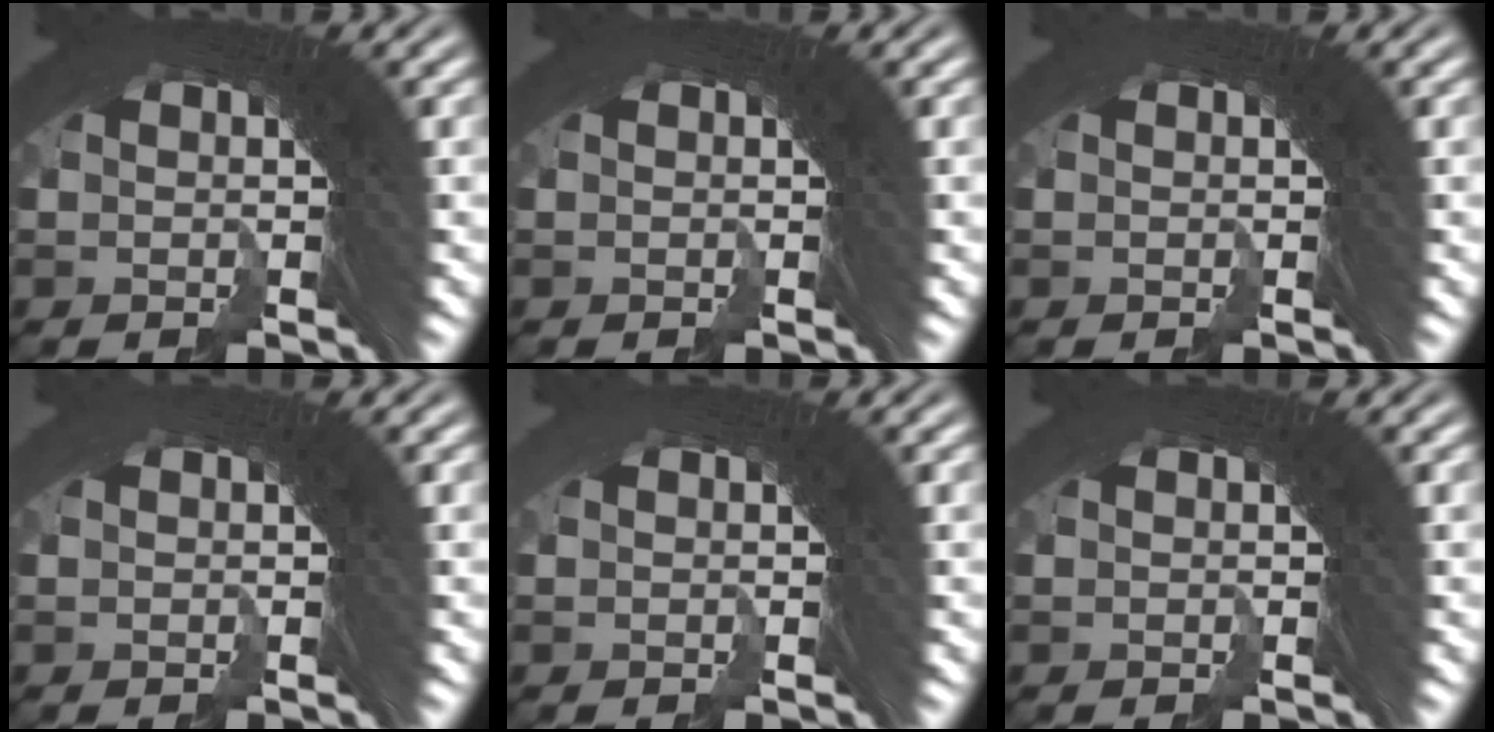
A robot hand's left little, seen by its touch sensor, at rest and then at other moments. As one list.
[{"total": 0.0}, {"total": 0.6, "force": [-0.1, -0.4, -0.5], "torque": [0.009, 0.000, -0.002]}, {"total": 1.2, "force": [-0.2, -0.6, -1.0], "torque": [0.015, -0.001, -0.003]}, {"total": 1.4, "force": [-0.2, -0.7, -1.1], "torque": [0.021, -0.001, -0.003]}, {"total": 0.6, "force": [-0.1, -0.2, -0.5], "torque": [0.009, -0.001, -0.003]}]